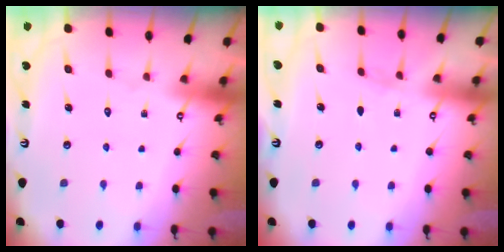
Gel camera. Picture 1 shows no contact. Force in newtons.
{"total": 3.6, "press": 3.6, "slide": 0.4}